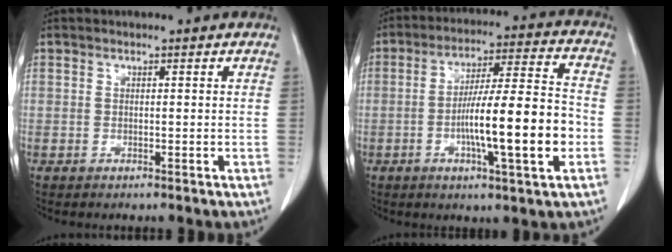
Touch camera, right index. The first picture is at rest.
{"total": 14.7, "force": [-3.5, 0.9, 14.2], "torque": [-0.235, 0.006, -0.056]}